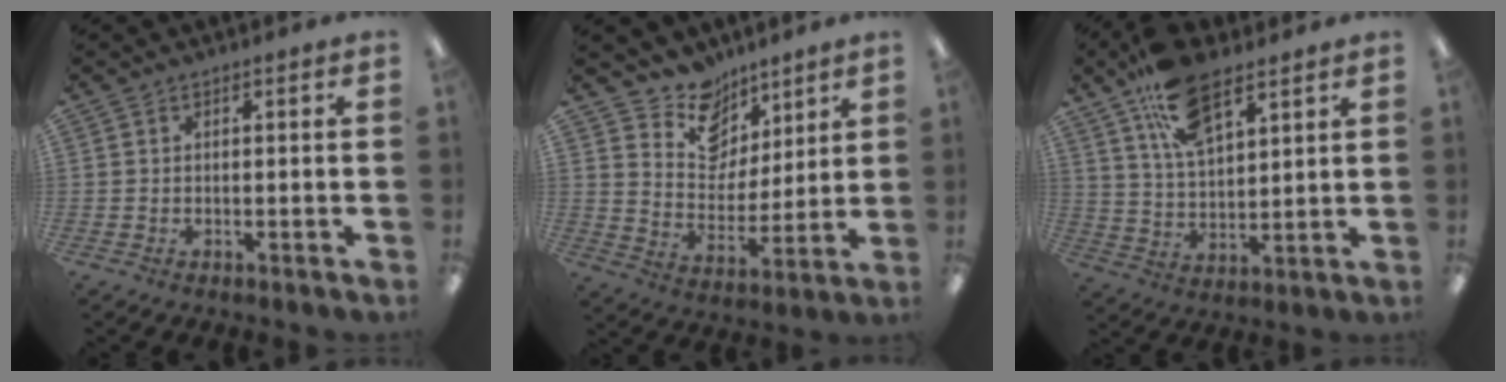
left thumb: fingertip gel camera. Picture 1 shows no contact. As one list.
[{"total": 11.7, "force": [9.0, 7.3, 2.0], "torque": [-0.042, -0.068, 0.172]}, {"total": 14.5, "force": [9.2, 6.8, 8.9], "torque": [-0.156, -0.030, 0.166]}]